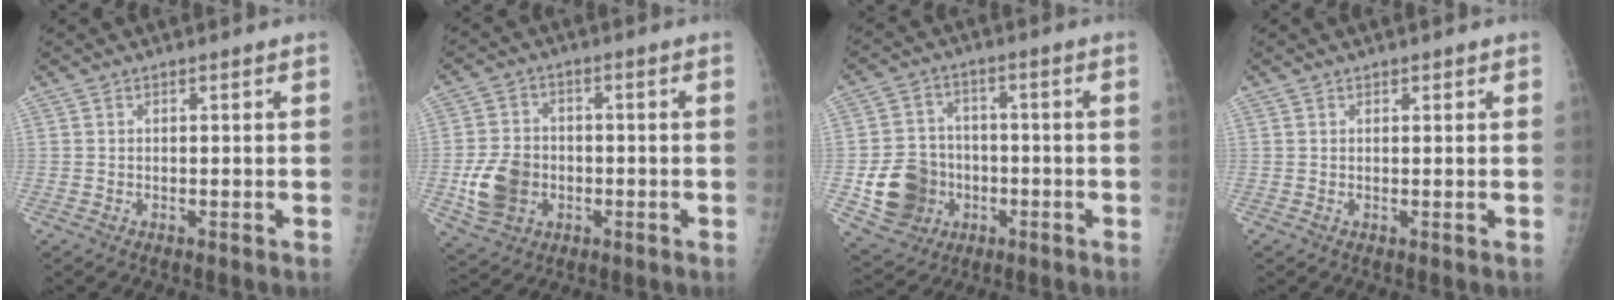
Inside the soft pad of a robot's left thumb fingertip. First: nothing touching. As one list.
[{"total": 9.7, "force": [-2.4, 7.7, 5.4], "torque": [-0.086, 0.009, -0.039]}, {"total": 12.0, "force": [-3.0, 10.5, 5.0], "torque": [-0.061, 0.015, -0.044]}, {"total": 0.6, "force": [0.4, 0.4, 0.3], "torque": [0.001, -0.001, 0.003]}]